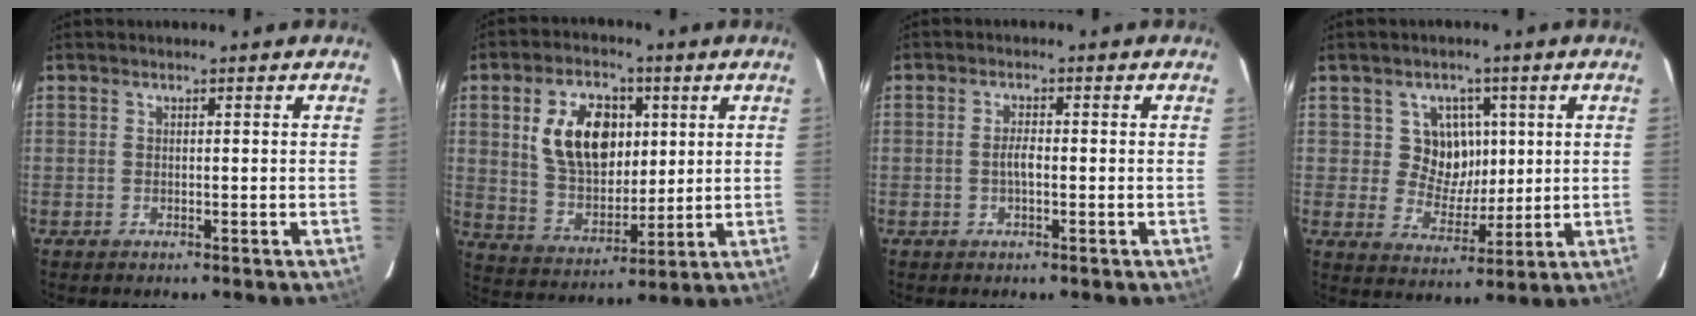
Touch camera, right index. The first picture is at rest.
{"total": 14.5, "force": [3.9, 9.2, 10.5], "torque": [-0.198, 0.018, 0.084]}
{"total": 2.1, "force": [-0.5, 0.6, 2.0], "torque": [-0.039, 0.004, -0.011]}
{"total": 7.6, "force": [1.8, 7.0, 2.4], "torque": [-0.038, 0.003, 0.033]}